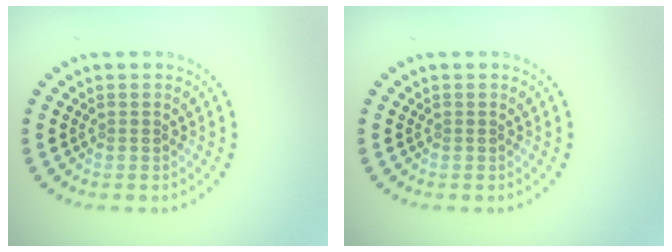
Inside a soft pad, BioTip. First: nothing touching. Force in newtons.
{"total": 0.0}